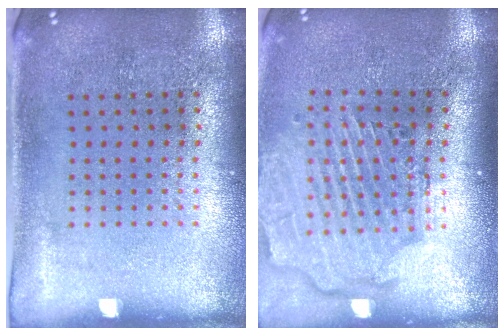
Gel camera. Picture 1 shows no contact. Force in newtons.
{"total": 2.7, "press": 2.2, "slide": 1.5}